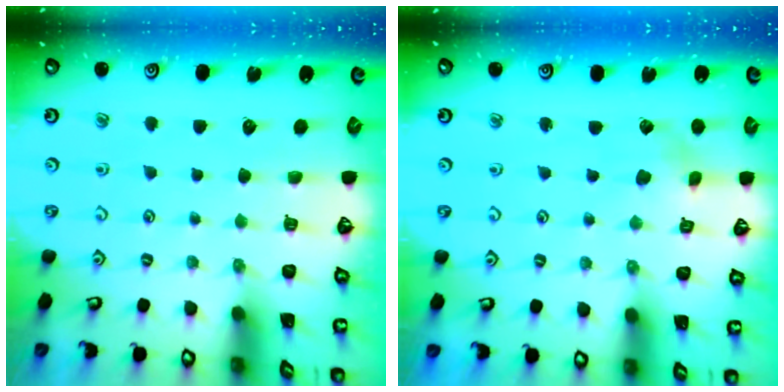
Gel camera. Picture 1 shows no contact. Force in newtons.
{"total": 3.0, "press": 3.0, "slide": 0.2}